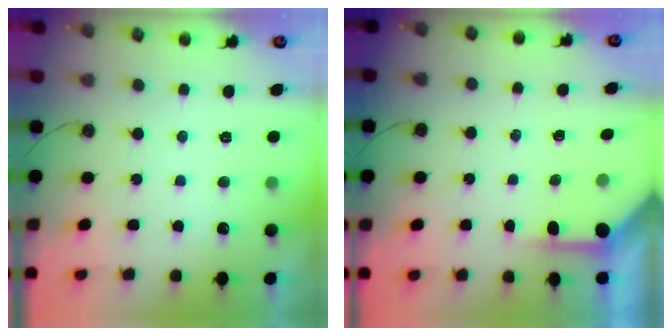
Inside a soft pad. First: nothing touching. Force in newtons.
{"total": 3.9, "press": 3.9, "slide": 0.3}